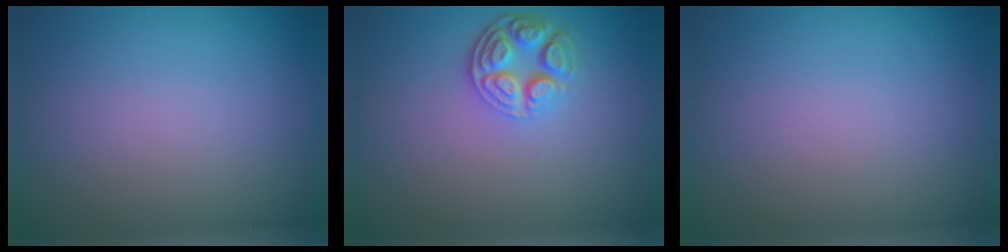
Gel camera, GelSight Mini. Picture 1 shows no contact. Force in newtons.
{"total": 3.7, "press": 3.1, "slide": 2.0}
{"total": 0.0}